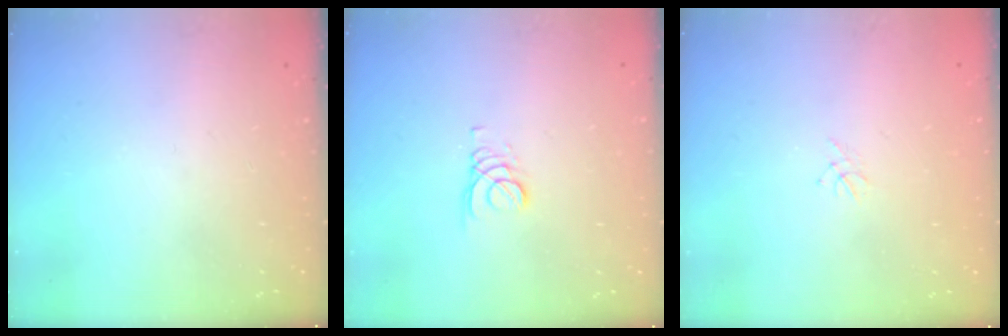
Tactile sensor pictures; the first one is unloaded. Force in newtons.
{"total": 2.1, "press": 2.1, "slide": 0.1}
{"total": 1.5, "press": 1.4, "slide": 0.4}